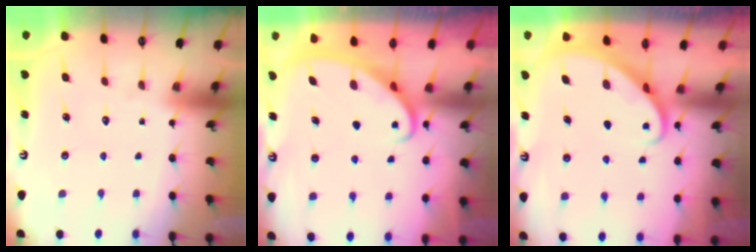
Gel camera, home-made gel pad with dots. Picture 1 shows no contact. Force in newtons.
{"total": 2.5, "press": 2.5, "slide": 0.4}
{"total": 2.7, "press": 2.7, "slide": 0.2}